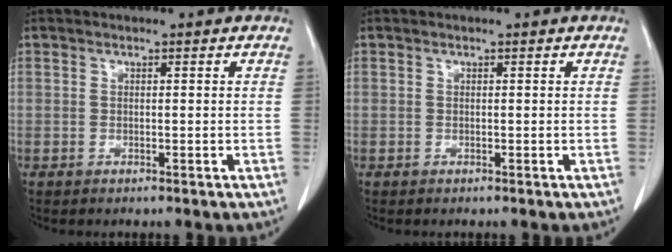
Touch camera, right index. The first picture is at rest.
{"total": 0.0}